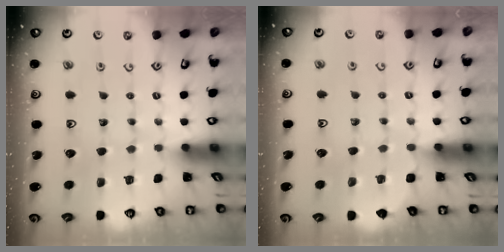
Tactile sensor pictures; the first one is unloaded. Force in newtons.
{"total": 3.9, "press": 3.9, "slide": 0.4}